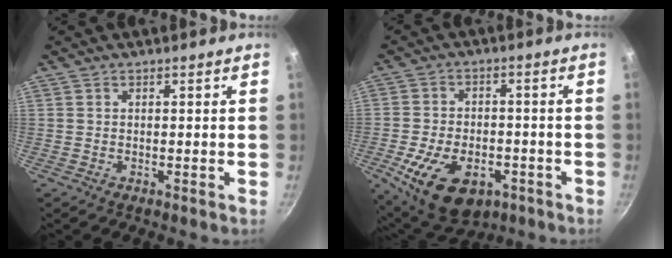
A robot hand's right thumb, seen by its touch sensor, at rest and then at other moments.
{"total": 15.4, "force": [-6.2, 9.5, 10.4], "torque": [-0.165, 0.011, -0.089]}